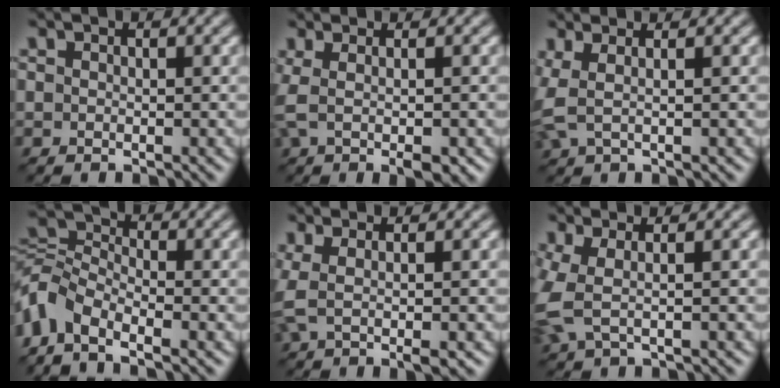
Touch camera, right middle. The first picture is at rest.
{"total": 3.6, "force": [-1.2, 0.7, 3.3], "torque": [-0.073, -0.001, -0.018]}
{"total": 2.4, "force": [-0.1, 0.5, 2.3], "torque": [-0.071, 0.002, 0.004]}
{"total": 5.3, "force": [-3.4, 2.4, 3.2], "torque": [-0.075, 0.006, -0.087]}
{"total": 3.2, "force": [-0.6, 0.5, 3.1], "torque": [-0.076, 0.001, -0.010]}
{"total": 3.1, "force": [-0.5, 0.9, 3.0], "torque": [-0.095, -0.002, -0.007]}